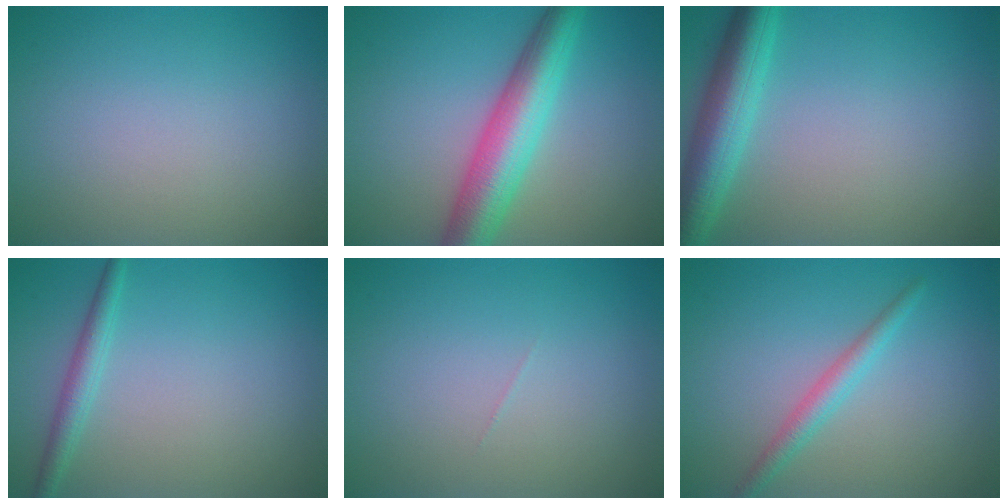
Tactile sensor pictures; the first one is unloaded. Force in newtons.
{"total": 6.8, "press": 6.8, "slide": 0.2}
{"total": 5.5, "press": 5.5, "slide": 0.2}
{"total": 1.9, "press": 1.9, "slide": 0.2}
{"total": 0.0}
{"total": 2.1, "press": 2.1, "slide": 0.1}